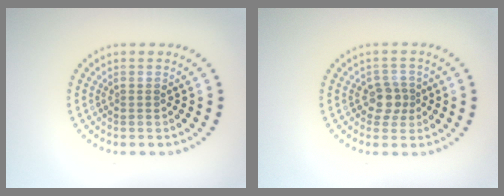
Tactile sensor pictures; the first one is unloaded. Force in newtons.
{"total": 2.2, "press": 1.8, "slide": 1.1}